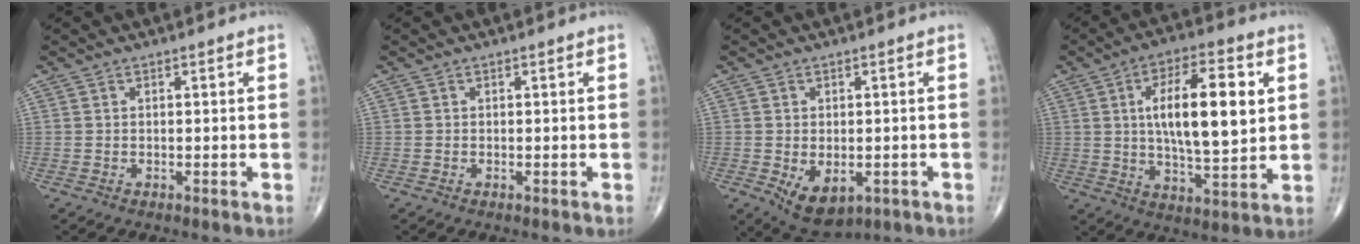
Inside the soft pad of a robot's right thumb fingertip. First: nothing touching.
{"total": 0.0}
{"total": 7.8, "force": [-2.4, 4.9, 5.6], "torque": [-0.077, -0.005, -0.023]}
{"total": 16.7, "force": [3.4, 5.9, 15.3], "torque": [-0.236, -0.006, 0.055]}